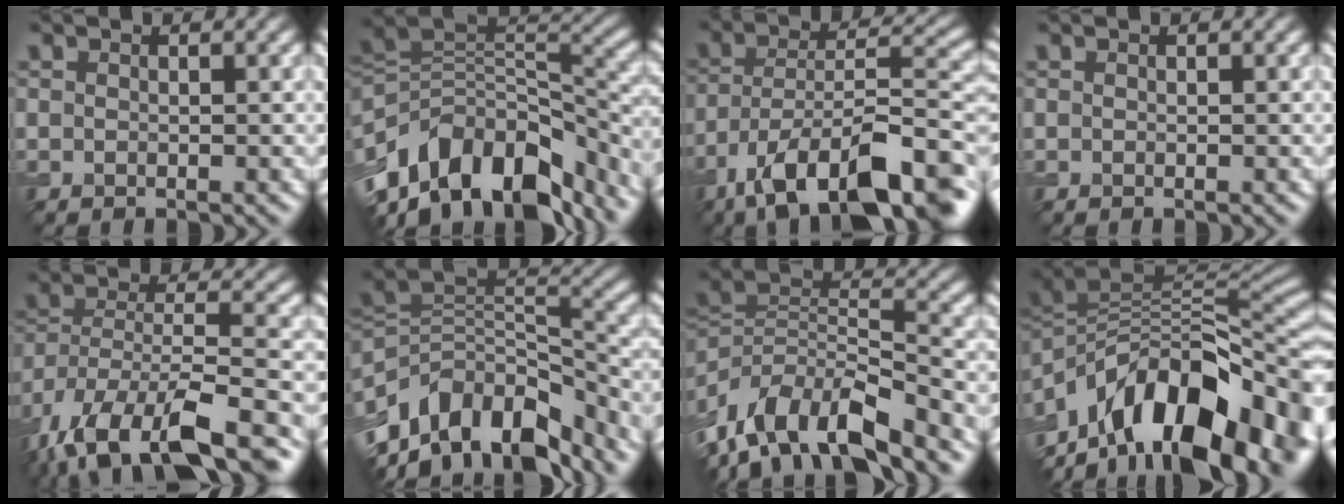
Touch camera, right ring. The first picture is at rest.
{"total": 12.6, "force": [-7.0, 7.3, 7.7], "torque": [-0.141, 0.018, -0.125]}
{"total": 14.2, "force": [-8.8, 5.0, 9.9], "torque": [-0.168, 0.005, -0.153]}
{"total": 0.0}
{"total": 15.6, "force": [-10.6, 5.8, 9.9], "torque": [-0.212, -0.022, -0.163]}
{"total": 11.8, "force": [-7.2, 6.6, 6.5], "torque": [-0.119, 0.022, -0.134]}
{"total": 11.6, "force": [-7.8, 5.0, 7.0], "torque": [-0.129, 0.016, -0.148]}
{"total": 15.3, "force": [-6.7, 8.3, 11.0], "torque": [-0.182, 0.012, -0.114]}